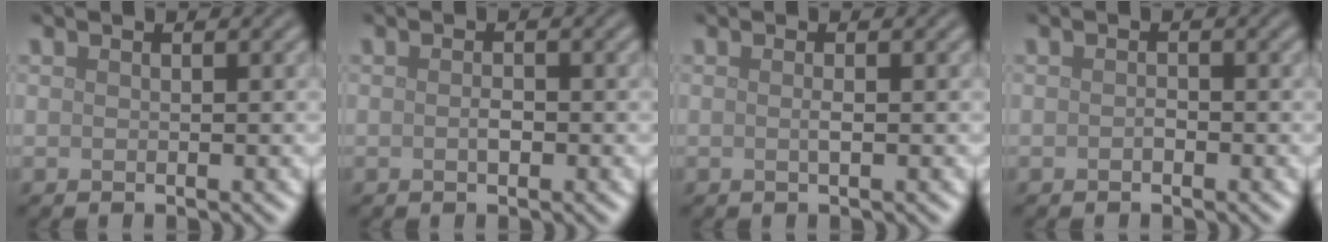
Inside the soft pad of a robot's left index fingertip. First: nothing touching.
{"total": 0.9, "force": [-0.2, 0.4, 0.8], "torque": [-0.016, 0.000, -0.004]}
{"total": 0.8, "force": [-0.1, 0.1, 0.8], "torque": [-0.014, 0.000, -0.003]}
{"total": 0.7, "force": [-0.3, 0.4, 0.4], "torque": [-0.009, 0.000, -0.005]}